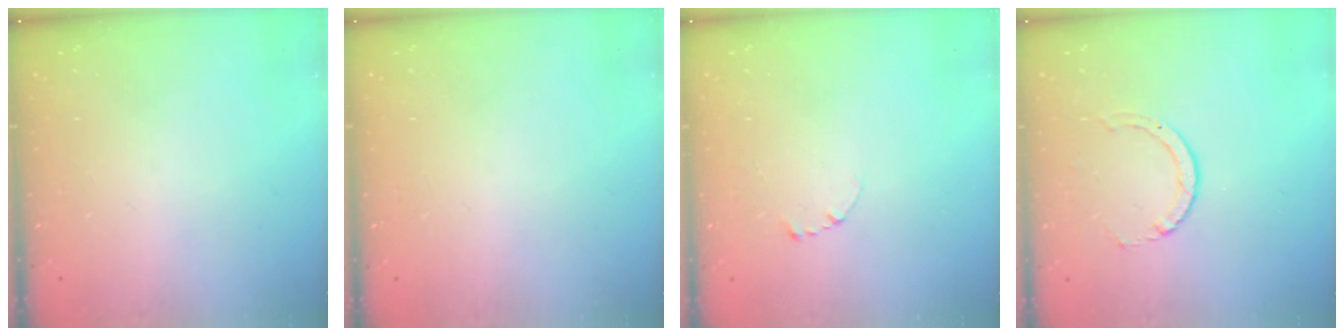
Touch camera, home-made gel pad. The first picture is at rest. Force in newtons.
{"total": 2.6, "press": 2.6, "slide": 0.2}
{"total": 2.3, "press": 2.3, "slide": 0.2}
{"total": 3.2, "press": 3.2, "slide": 0.4}